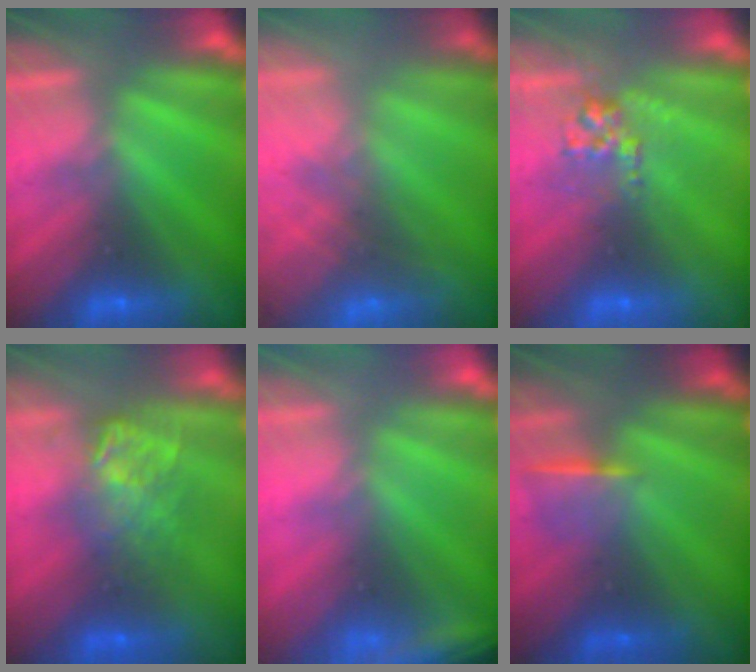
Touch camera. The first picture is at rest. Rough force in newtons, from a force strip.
{"total": 5.7}
{"total": 2.8}
{"total": 7.9}
{"total": 2.4}
{"total": 1.1}